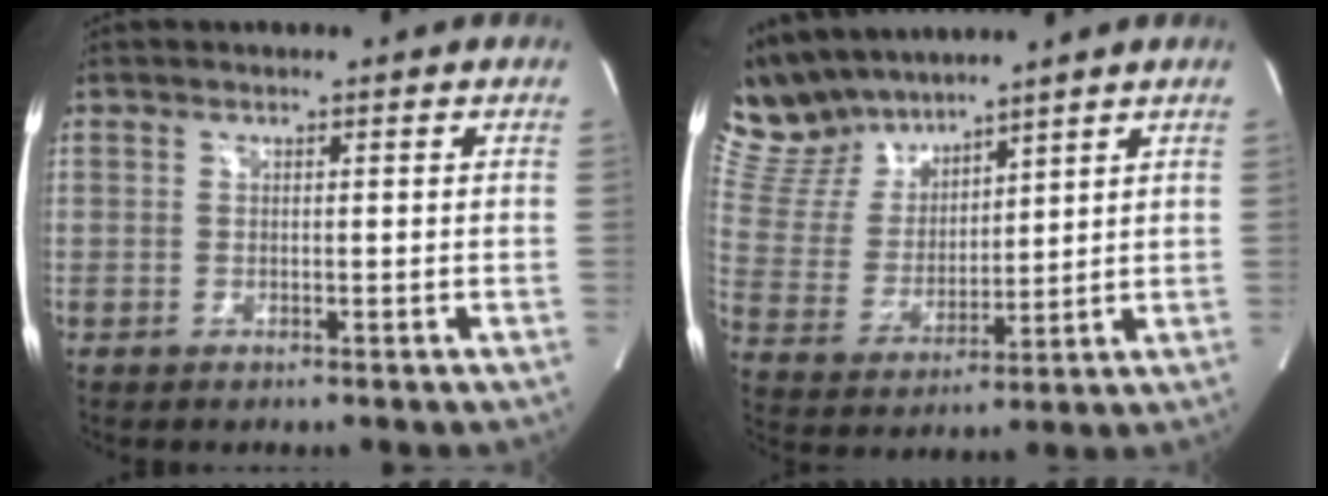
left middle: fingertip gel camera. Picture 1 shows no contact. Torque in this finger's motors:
{"motor_torque": [0.74, -1.06, 0.05, -0.06]}